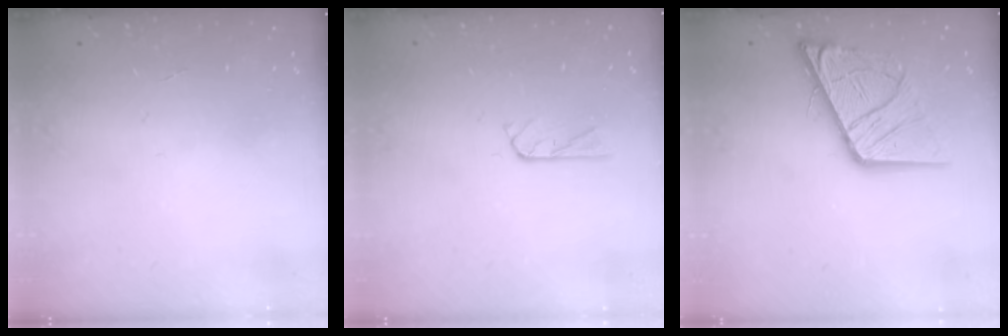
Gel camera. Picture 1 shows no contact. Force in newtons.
{"total": 3.7, "press": 3.6, "slide": 0.4}
{"total": 16.5, "press": 16.4, "slide": 1.9}